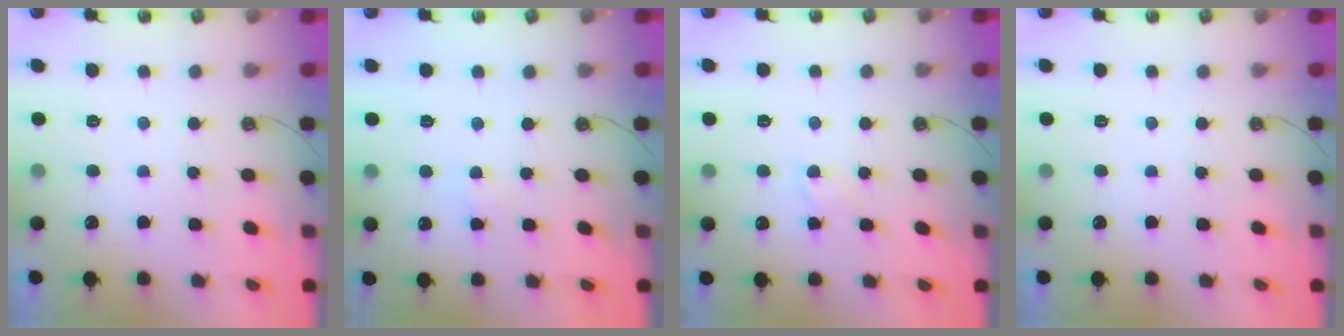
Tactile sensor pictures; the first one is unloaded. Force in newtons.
{"total": 1.6, "press": 1.5, "slide": 0.3}
{"total": 3.3, "press": 3.3, "slide": 0.5}
{"total": 0.0}